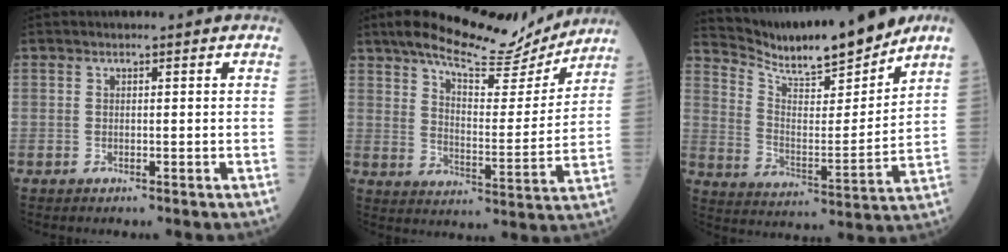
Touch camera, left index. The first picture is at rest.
{"total": 15.5, "force": [13.8, 3.1, 6.4], "torque": [-0.101, -0.012, 0.199]}
{"total": 14.8, "force": [13.7, 0.3, 5.7], "torque": [-0.111, -0.008, 0.232]}